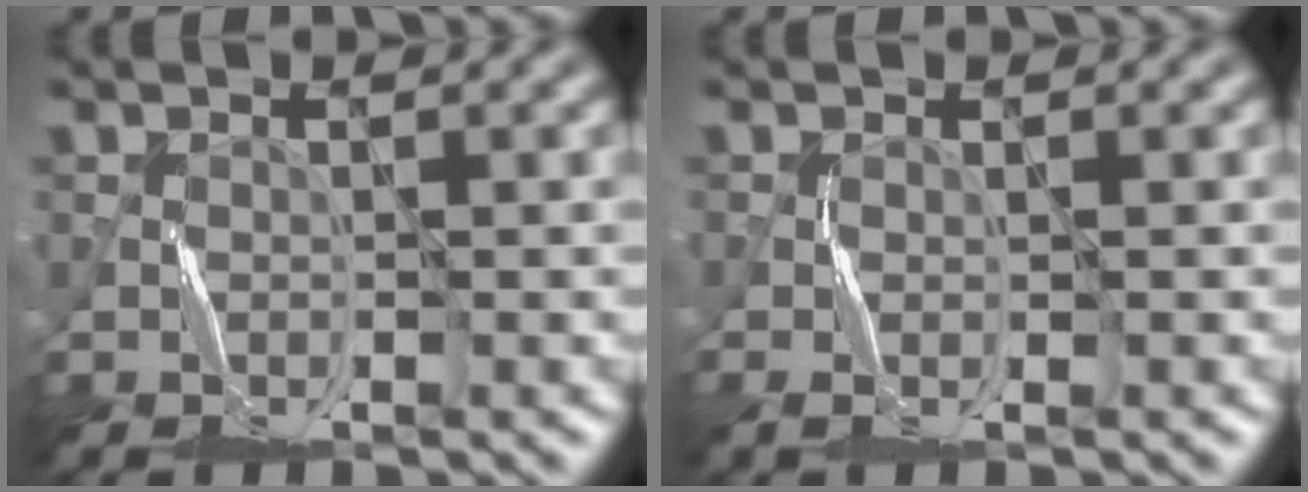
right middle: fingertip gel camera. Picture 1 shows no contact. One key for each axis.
{"total": 1.3, "fx": -0.5, "fy": 0.3, "fz": 1.2, "tx": -0.031, "ty": -0.004, "tz": -0.012}